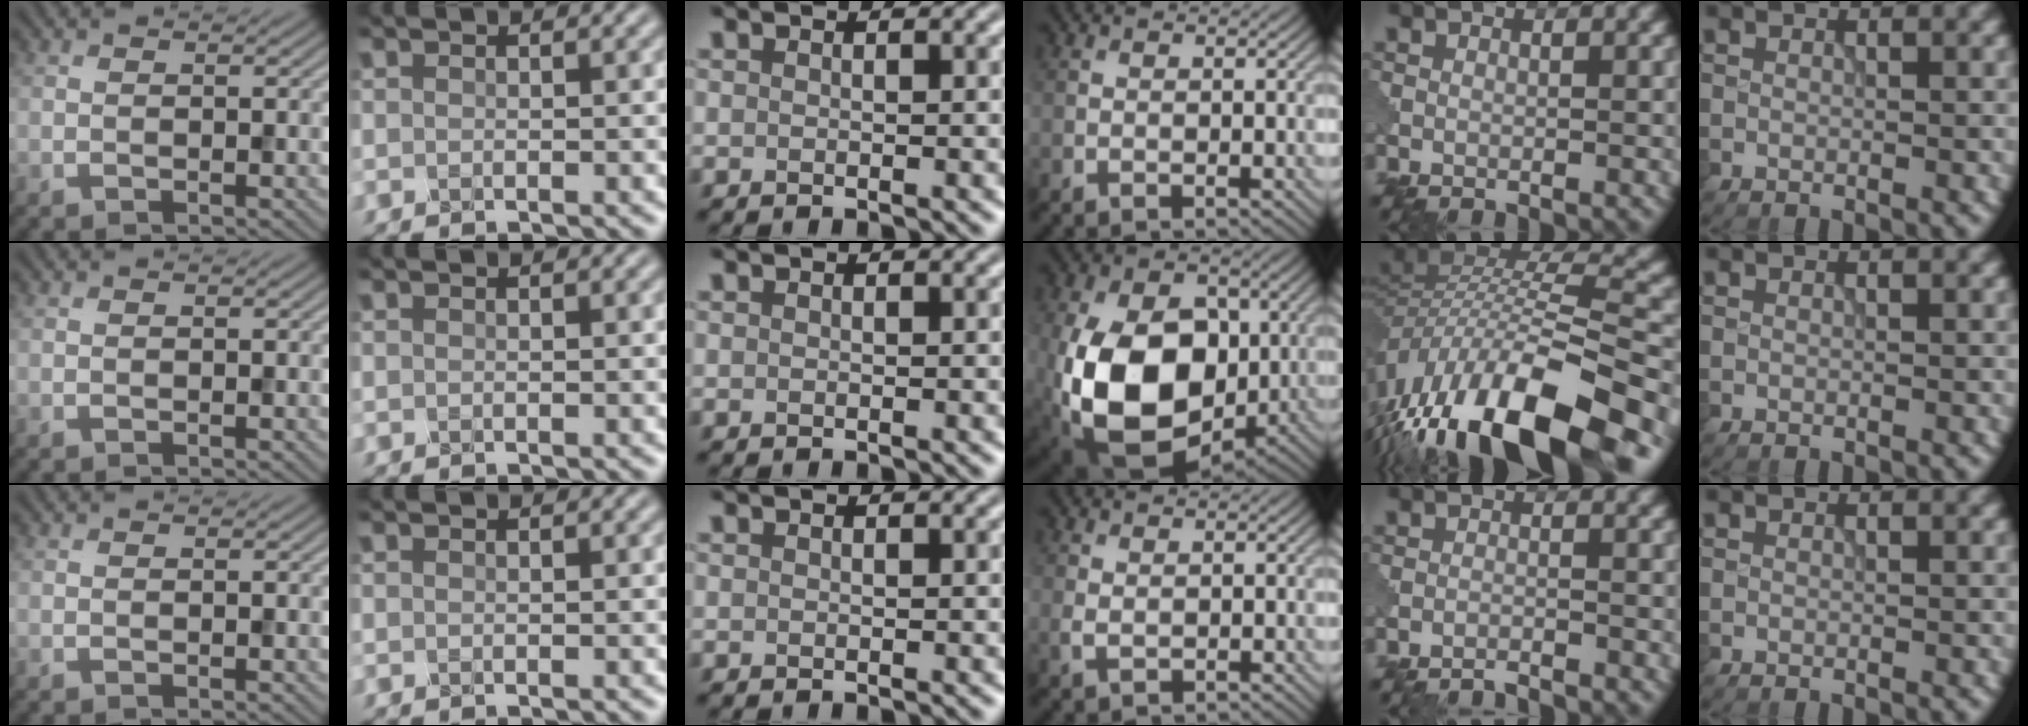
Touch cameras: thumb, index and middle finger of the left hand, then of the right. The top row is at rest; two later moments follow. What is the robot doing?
{"motion": "squeeze", "object": "foam earplug"}